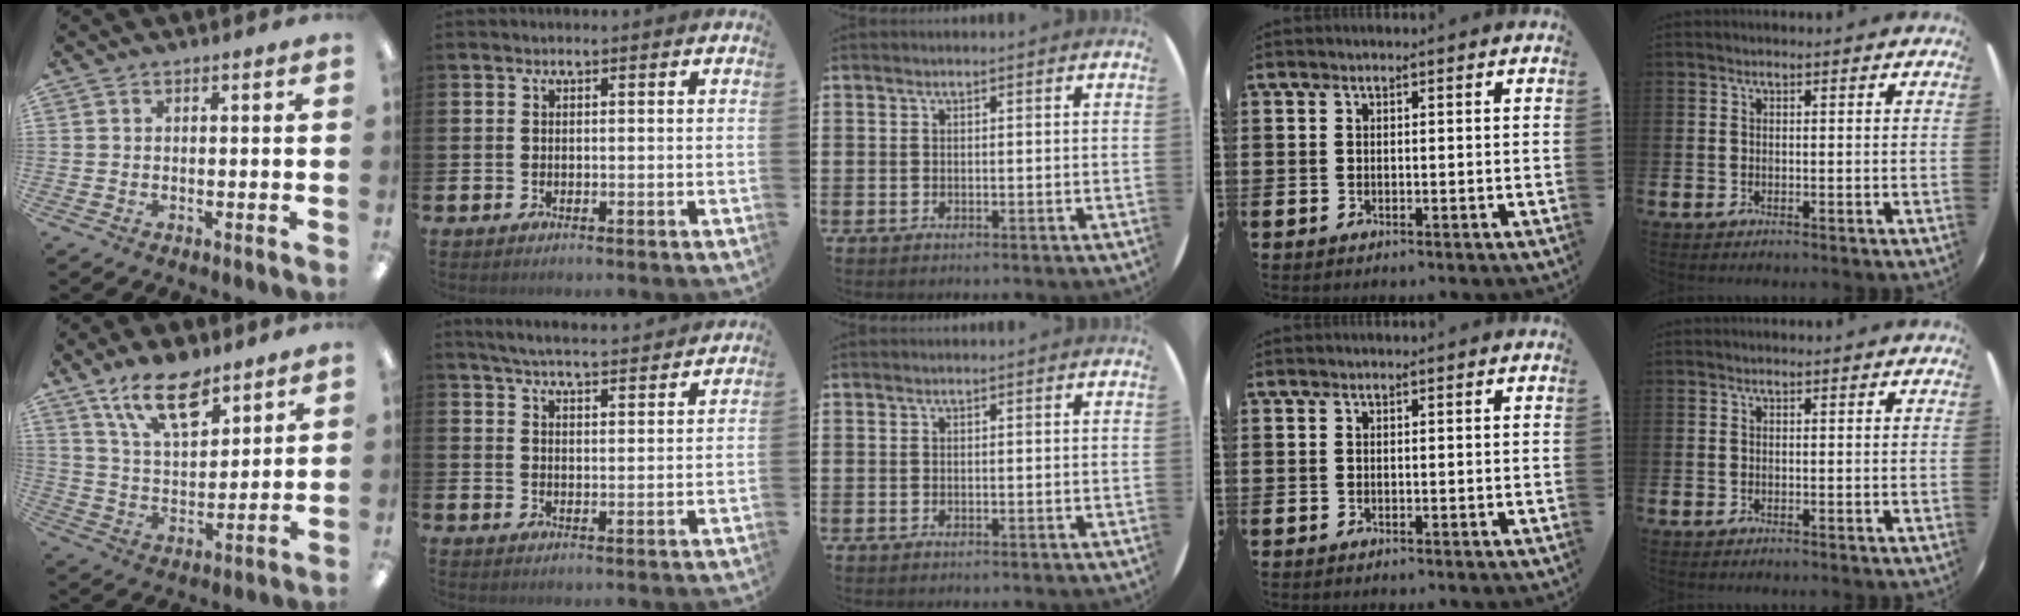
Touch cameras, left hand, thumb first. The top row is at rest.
{"thumb": {"total": 14.4, "force": [9.7, 6.5, 8.4], "torque": [-0.144, -0.041, 0.174]}, "index": {"total": 5.5, "force": [5.4, 0.1, 1.0], "torque": [-0.031, -0.035, 0.094]}}